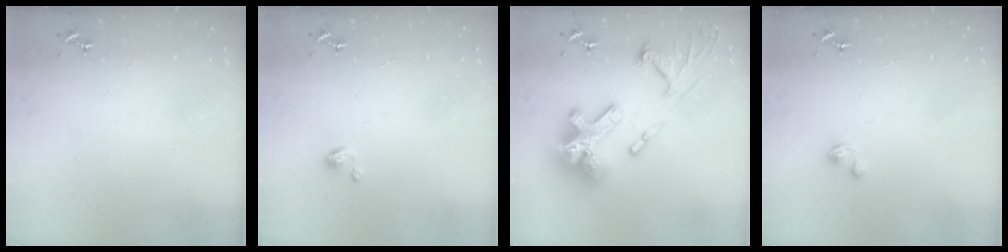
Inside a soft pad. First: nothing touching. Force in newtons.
{"total": 2.7, "press": 2.7, "slide": 0.2}
{"total": 26.3, "press": 26.1, "slide": 2.5}
{"total": 1.9, "press": 1.9, "slide": 0.1}